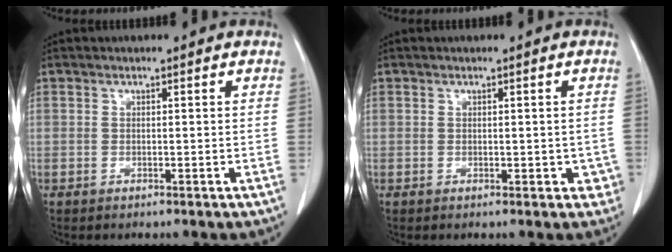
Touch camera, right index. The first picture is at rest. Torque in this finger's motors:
{"motor_torque": [0.06, 0.15, 0.04, 0.03]}